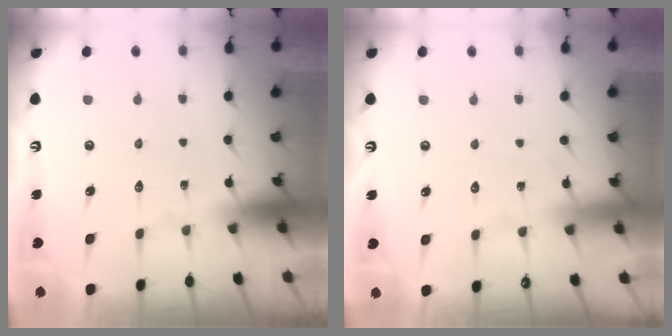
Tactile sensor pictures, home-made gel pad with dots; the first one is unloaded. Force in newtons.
{"total": 3.9, "press": 3.9, "slide": 0.5}